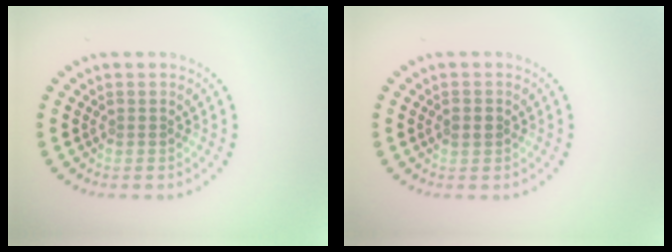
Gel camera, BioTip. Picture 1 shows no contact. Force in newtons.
{"total": 1.3, "press": 1.3, "slide": 0.0}